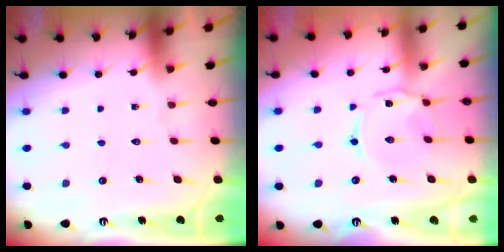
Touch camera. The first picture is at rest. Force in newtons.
{"total": 1.7, "press": 1.7, "slide": 0.4}